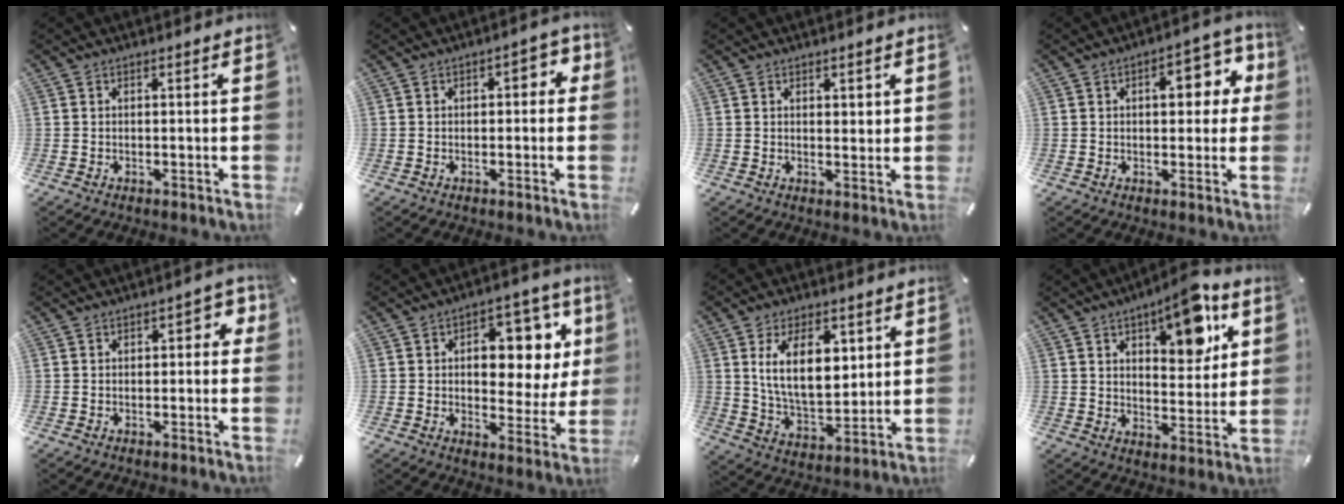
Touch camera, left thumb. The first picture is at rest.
{"total": 3.7, "force": [0.1, 2.2, 2.9], "torque": [-0.034, 0.004, -0.006]}
{"total": 1.6, "force": [1.2, 1.0, 0.3], "torque": [0.002, -0.002, 0.020]}
{"total": 10.7, "force": [2.4, 5.8, 8.6], "torque": [-0.094, -0.009, 0.030]}
{"total": 3.4, "force": [0.3, 2.1, 2.7], "torque": [-0.029, 0.002, -0.003]}
{"total": 12.6, "force": [4.2, 7.9, 9.0], "torque": [-0.106, -0.032, 0.069]}
{"total": 14.6, "force": [5.0, 8.5, 10.7], "torque": [-0.199, -0.004, 0.086]}
{"total": 13.6, "force": [7.7, 6.4, 9.3], "torque": [-0.112, -0.037, 0.125]}